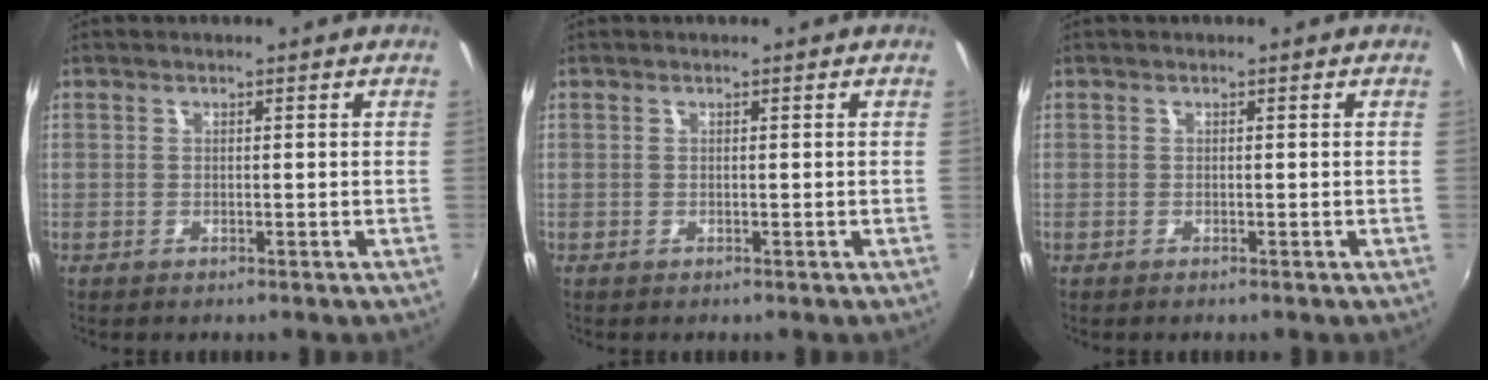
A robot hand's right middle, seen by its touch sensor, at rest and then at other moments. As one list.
[{"total": 0.0}, {"total": 0.0}]